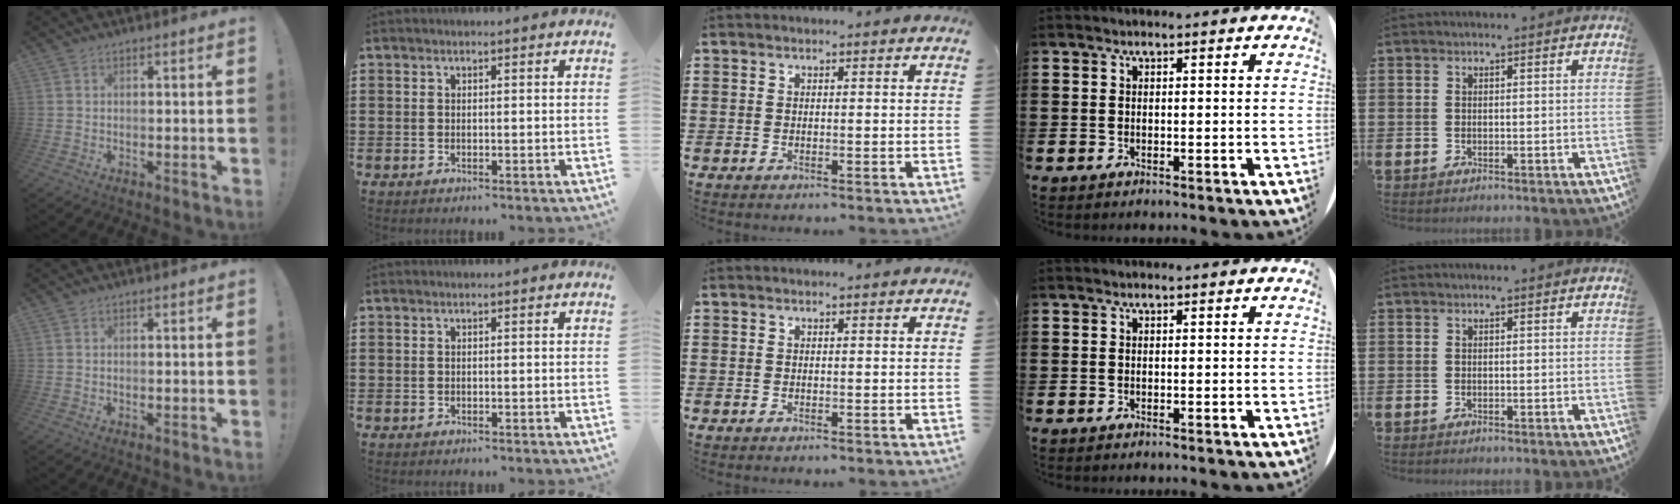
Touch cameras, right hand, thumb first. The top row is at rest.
{}